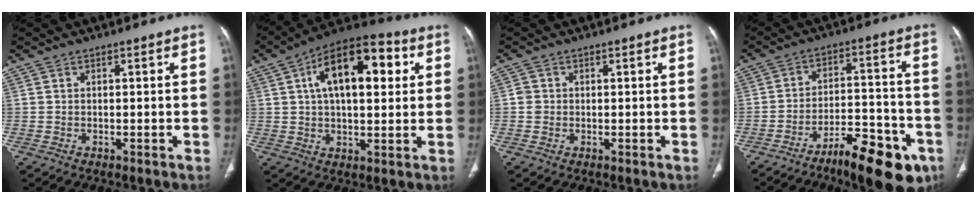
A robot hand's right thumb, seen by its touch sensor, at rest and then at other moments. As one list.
[{"total": 17.5, "force": [4.8, 8.6, 14.5], "torque": [-0.200, 0.020, 0.067]}, {"total": 1.4, "force": [-0.1, 1.4, 0.4], "torque": [-0.001, 0.004, -0.002]}, {"total": 15.6, "force": [-9.3, 5.3, 11.4], "torque": [-0.145, 0.072, -0.138]}]